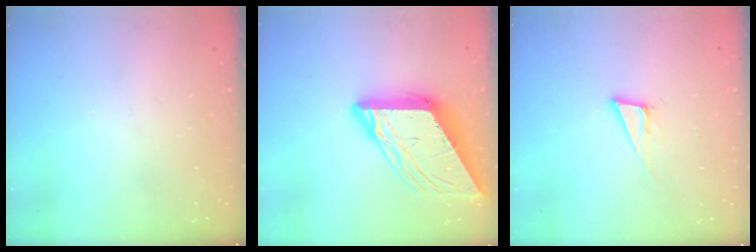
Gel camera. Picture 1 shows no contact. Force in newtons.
{"total": 14.2, "press": 14.1, "slide": 1.5}
{"total": 6.8, "press": 6.4, "slide": 2.4}